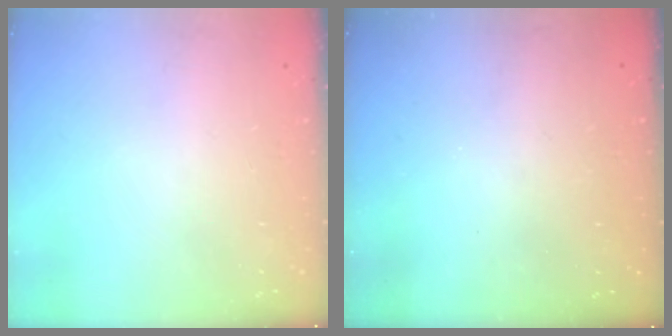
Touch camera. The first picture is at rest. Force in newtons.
{"total": 3.0, "press": 3.0, "slide": 0.1}